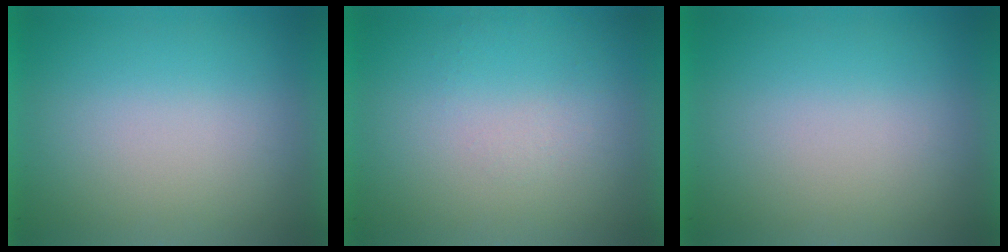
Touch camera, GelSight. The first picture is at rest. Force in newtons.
{"total": 1.1}
{"total": 0.0}